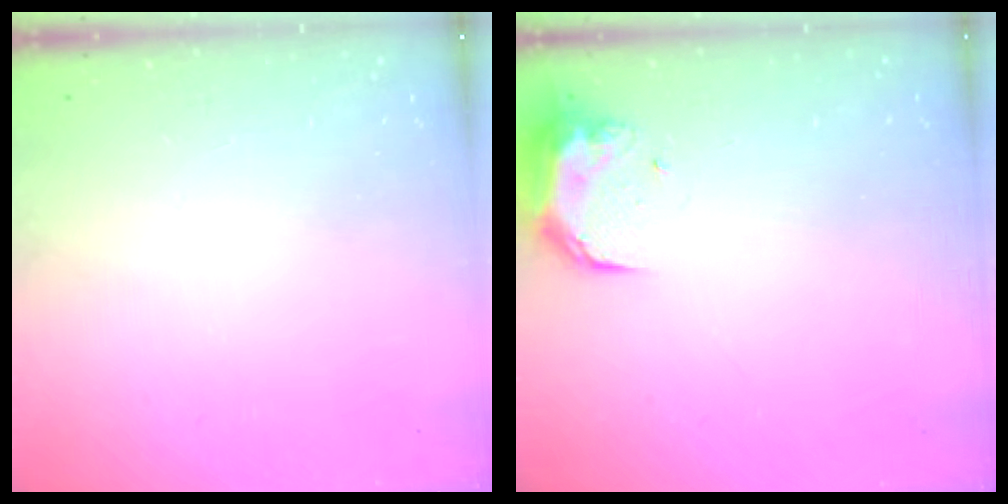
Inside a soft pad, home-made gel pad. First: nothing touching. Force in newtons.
{"total": 9.2, "press": 9.2, "slide": 0.6}